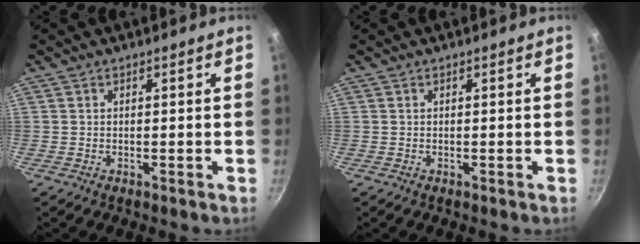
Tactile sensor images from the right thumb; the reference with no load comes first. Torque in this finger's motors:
{"motor_torque": [-0.07, 0.07, -0.25, 0.25, 0.02]}